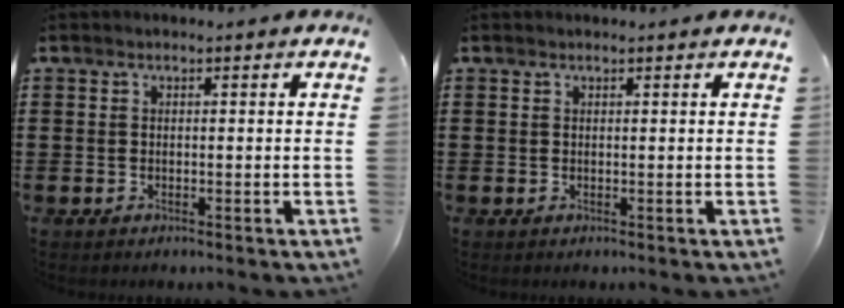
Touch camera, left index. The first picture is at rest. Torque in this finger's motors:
{"motor_torque": [-0.49, 0.87, -0.08, -0.01]}